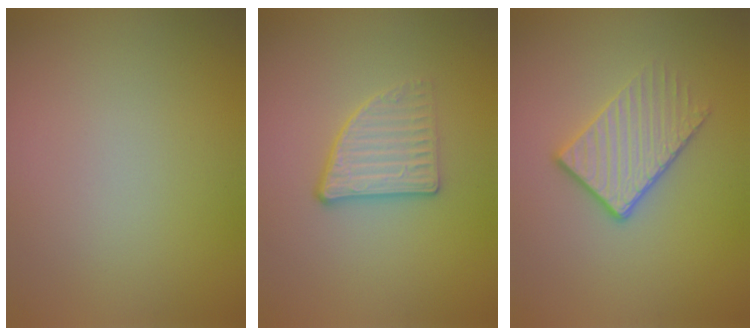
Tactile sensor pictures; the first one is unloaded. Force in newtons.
{"total": 2.9, "press": 2.5, "slide": 1.4}
{"total": 3.3, "press": 2.7, "slide": 1.8}